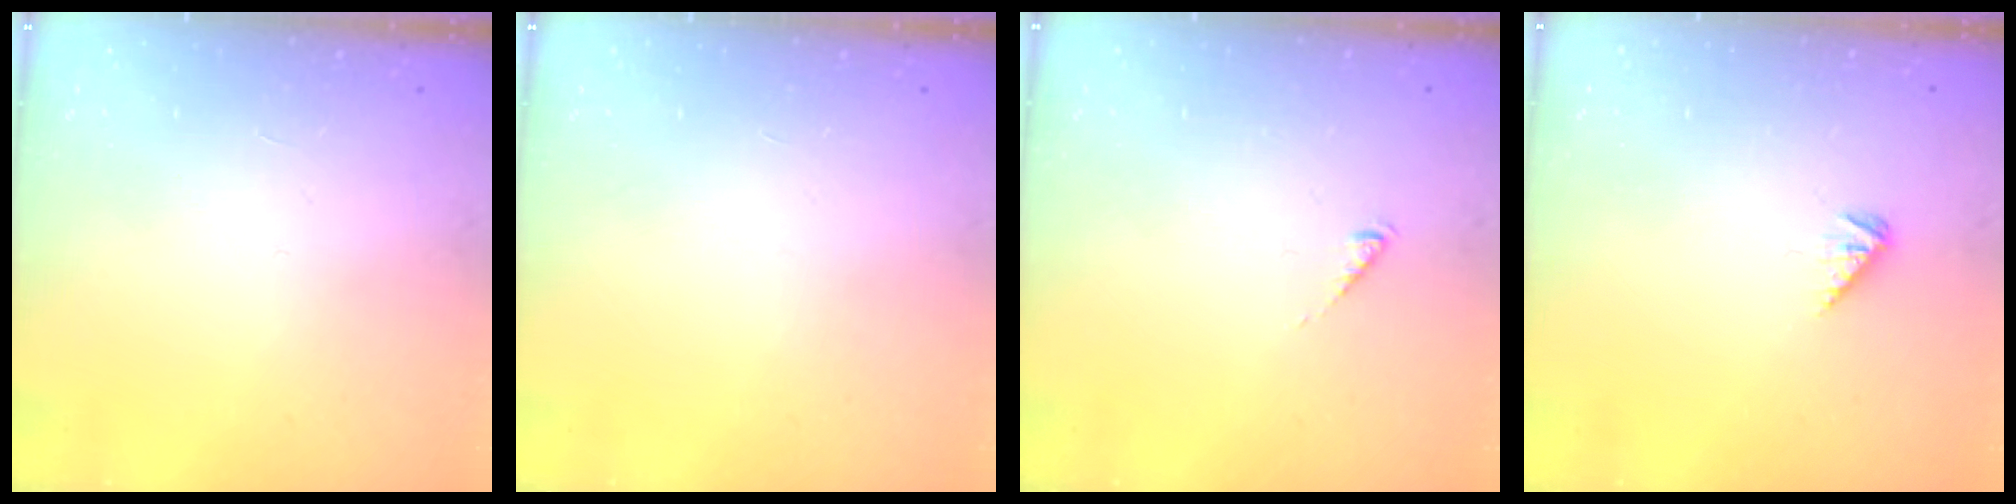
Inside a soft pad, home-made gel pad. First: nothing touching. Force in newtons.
{"total": 0.0}
{"total": 0.0}
{"total": 2.2, "press": 2.2, "slide": 0.4}